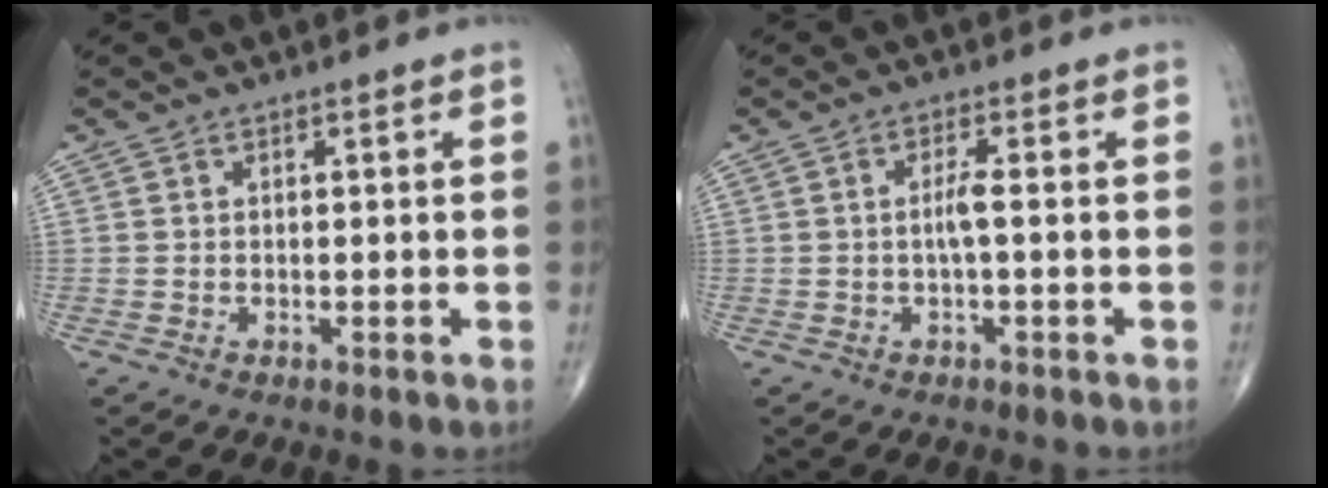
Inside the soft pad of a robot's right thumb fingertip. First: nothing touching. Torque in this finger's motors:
{"motor_torque": [0.29, 0.67, 0.11, 0.04, 0.09]}